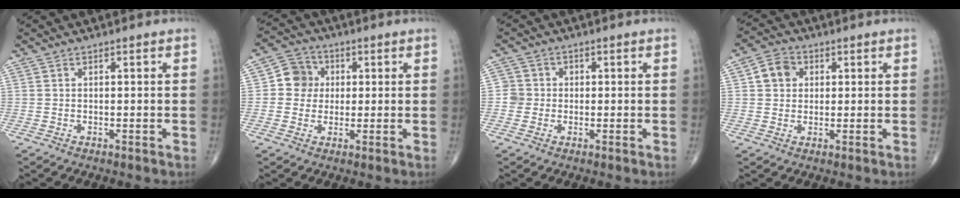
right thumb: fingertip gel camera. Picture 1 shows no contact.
{"total": 6.4, "force": [0.6, 6.0, 2.1], "torque": [-0.005, 0.008, 0.000]}
{"total": 2.9, "force": [-0.3, 2.9, 0.2], "torque": [0.023, 0.010, -0.011]}
{"total": 5.1, "force": [1.2, 4.4, 2.4], "torque": [-0.025, 0.006, 0.014]}